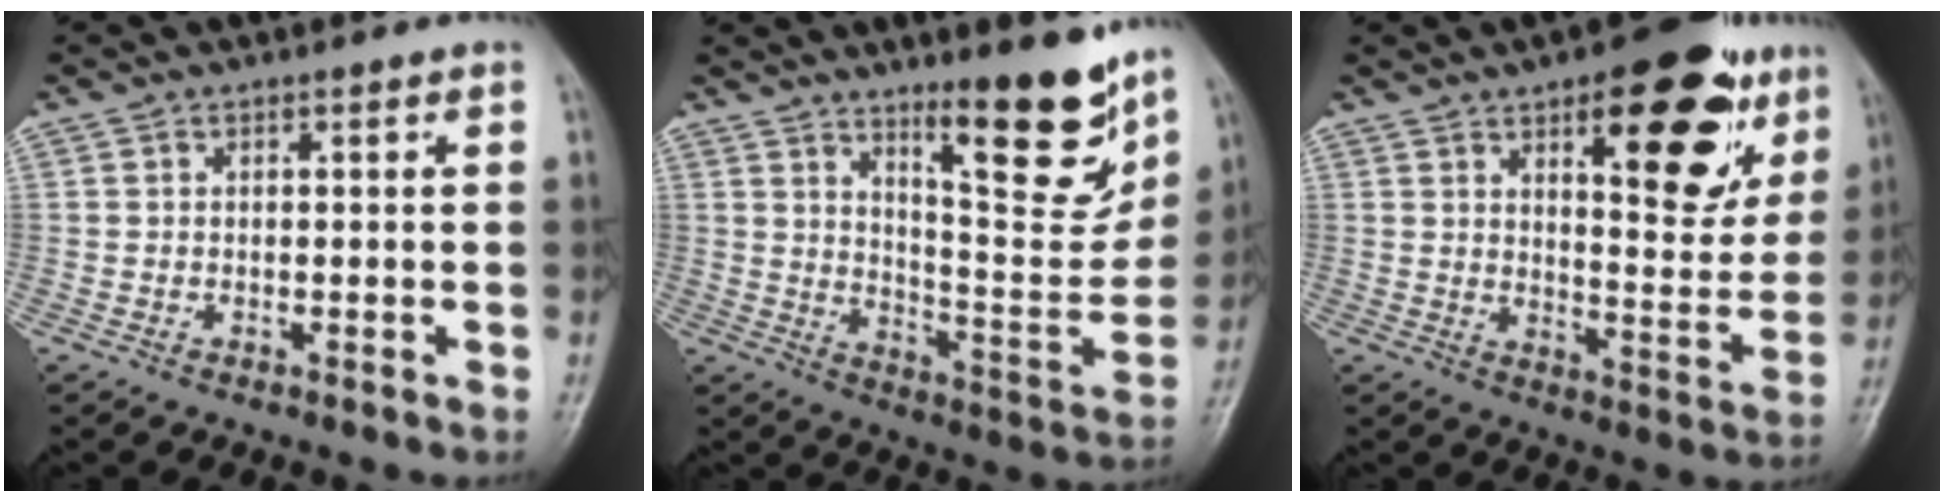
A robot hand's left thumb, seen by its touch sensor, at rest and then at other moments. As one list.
[{"total": 17.1, "force": [11.5, 4.1, 12.0], "torque": [-0.131, -0.090, 0.184]}, {"total": 19.5, "force": [9.6, 7.8, 15.1], "torque": [-0.152, -0.042, 0.133]}]